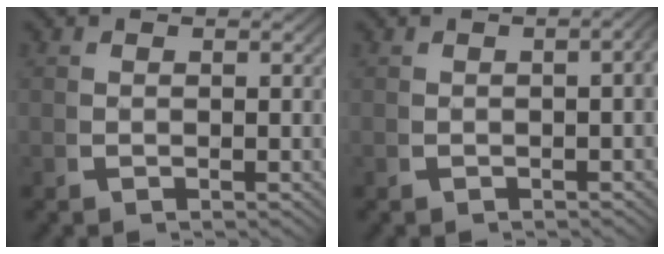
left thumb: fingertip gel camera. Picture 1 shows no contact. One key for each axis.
{"total": 2.2, "fx": -0.4, "fy": 1.0, "fz": 2.0, "tx": -0.021, "ty": 0.008, "tz": -0.007}